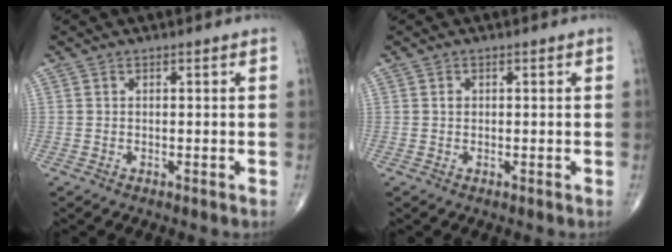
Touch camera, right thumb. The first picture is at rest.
{"total": 0.6, "force": [0.1, 0.5, 0.3], "torque": [-0.004, 0.001, 0.002]}